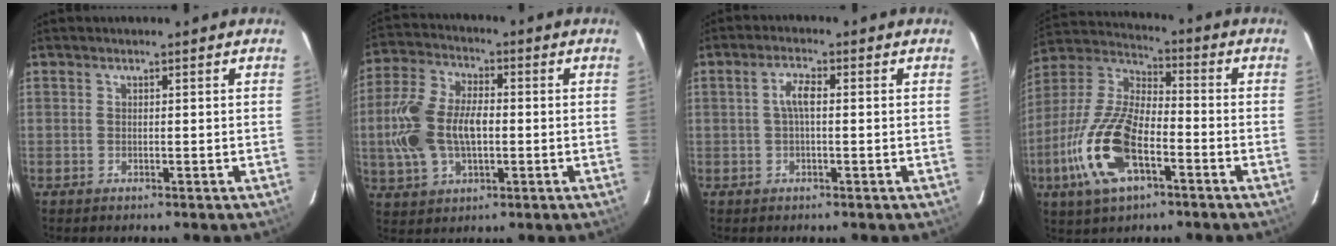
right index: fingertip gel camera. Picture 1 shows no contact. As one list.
[{"total": 14.6, "force": [-1.0, 8.8, 11.6], "torque": [-0.254, 0.013, -0.017]}, {"total": 3.1, "force": [0.1, 0.9, 3.0], "torque": [-0.060, 0.008, 0.002]}, {"total": 17.8, "force": [-7.1, 7.6, 14.5], "torque": [-0.319, -0.012, -0.140]}]